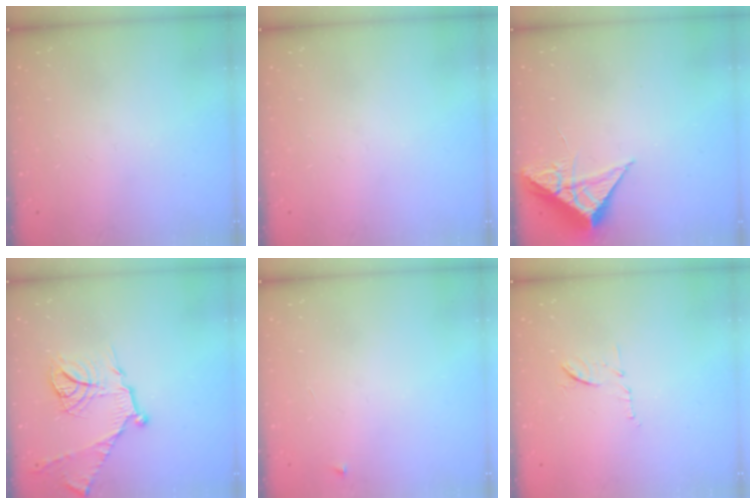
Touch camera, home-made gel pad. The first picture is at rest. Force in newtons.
{"total": 0.0}
{"total": 7.0, "press": 7.0, "slide": 0.3}
{"total": 16.0, "press": 16.0, "slide": 1.4}
{"total": 2.5, "press": 2.4, "slide": 0.4}
{"total": 7.8, "press": 7.8, "slide": 0.3}